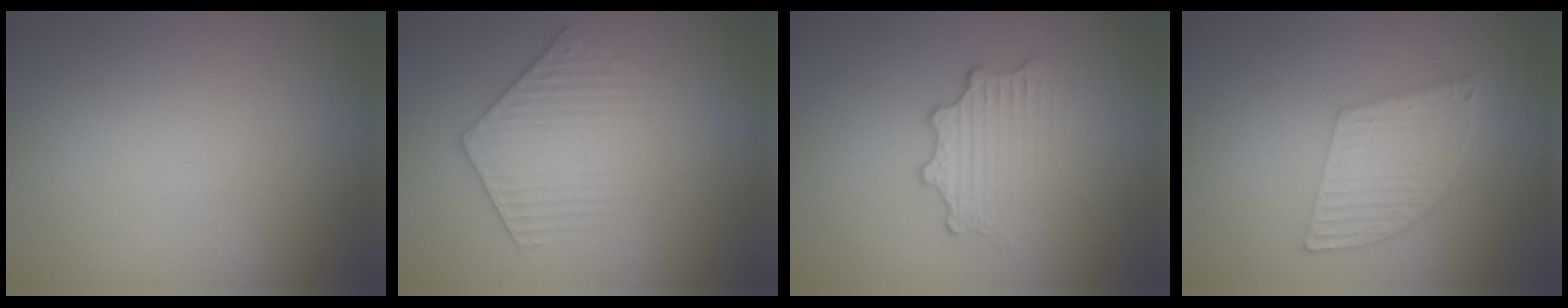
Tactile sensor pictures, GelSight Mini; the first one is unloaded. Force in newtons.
{"total": 3.7, "press": 3.5, "slide": 1.2}
{"total": 3.2, "press": 2.5, "slide": 1.9}
{"total": 5.6, "press": 3.9, "slide": 4.0}